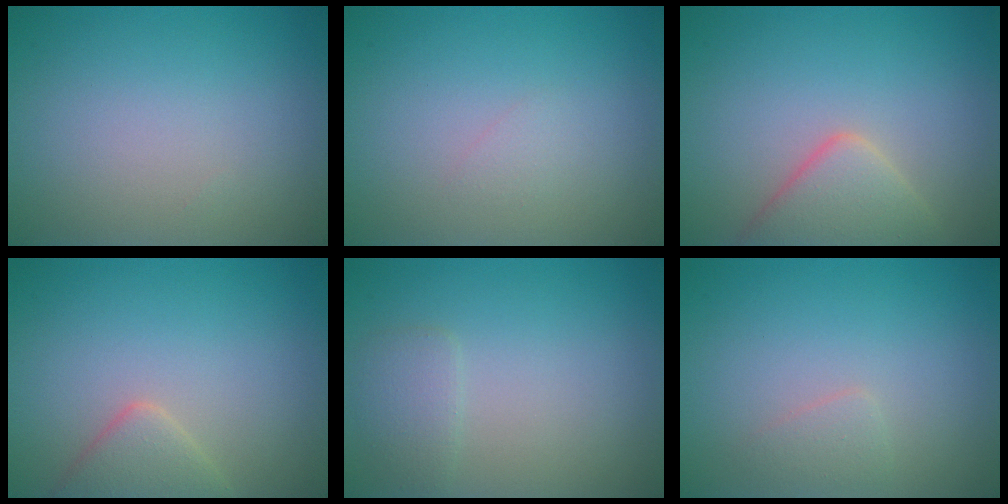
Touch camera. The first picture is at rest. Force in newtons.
{"total": 0.7, "press": 0.7, "slide": 0.1}
{"total": 4.2, "press": 4.2, "slide": 0.3}
{"total": 2.8, "press": 2.8, "slide": 0.1}
{"total": 1.6, "press": 1.6, "slide": 0.2}
{"total": 1.0, "press": 1.0, "slide": 0.0}